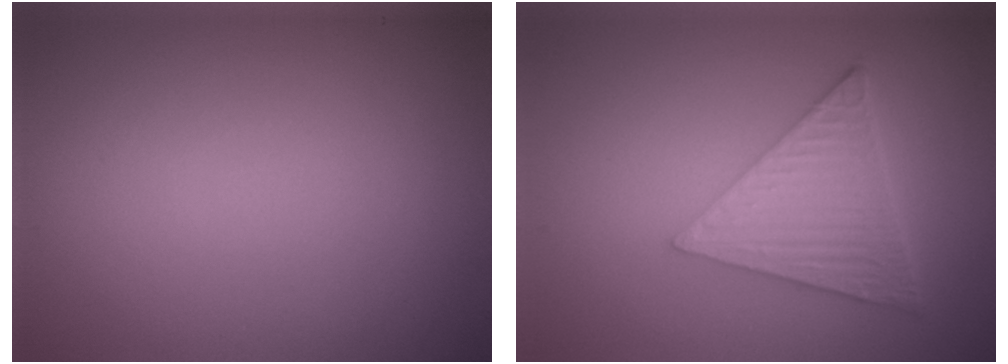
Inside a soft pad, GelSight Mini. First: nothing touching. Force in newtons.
{"total": 6.4, "press": 4.5, "slide": 4.5}